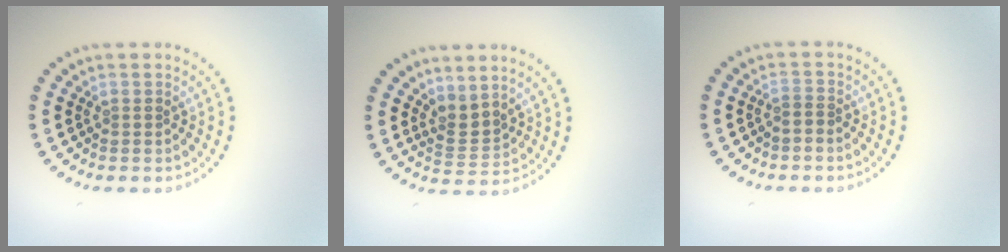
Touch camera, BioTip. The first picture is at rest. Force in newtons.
{"total": 2.3, "press": 1.5, "slide": 1.7}
{"total": 0.6, "press": 0.5, "slide": 0.4}